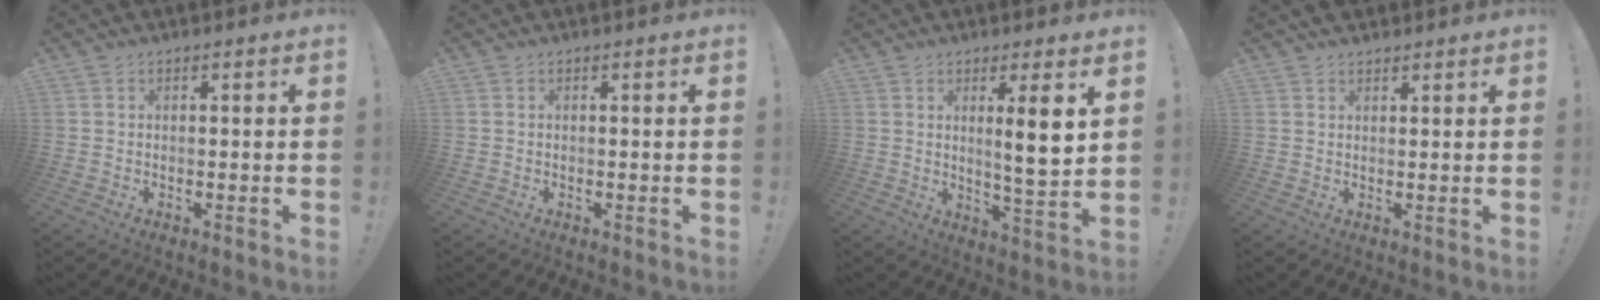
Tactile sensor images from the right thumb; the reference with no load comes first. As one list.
[{"total": 0.0}, {"total": 8.2, "force": [2.7, 0.4, 7.7], "torque": [-0.108, -0.023, 0.034]}, {"total": 2.3, "force": [2.0, 1.0, 0.3], "torque": [0.009, -0.014, 0.036]}]